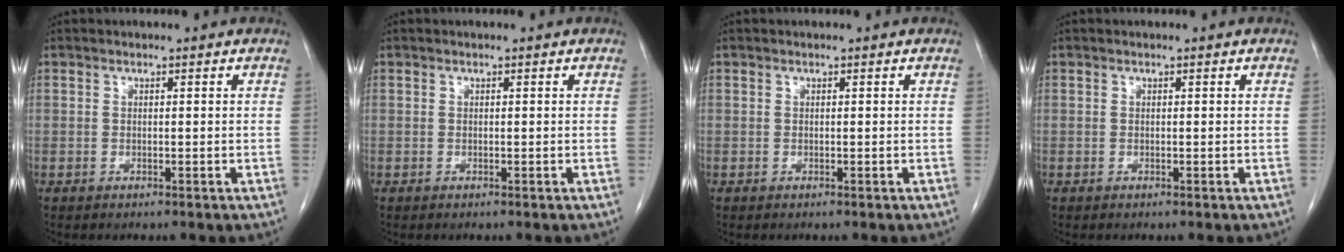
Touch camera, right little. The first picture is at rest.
{"total": 0.0}
{"total": 0.0}
{"total": 0.0}